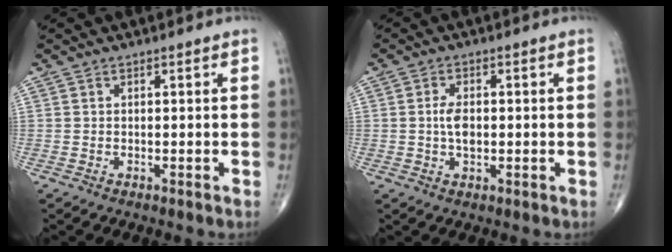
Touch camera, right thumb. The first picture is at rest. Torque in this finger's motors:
{"motor_torque": [2.82, 2.19, 0.14, -0.24, 0.02]}